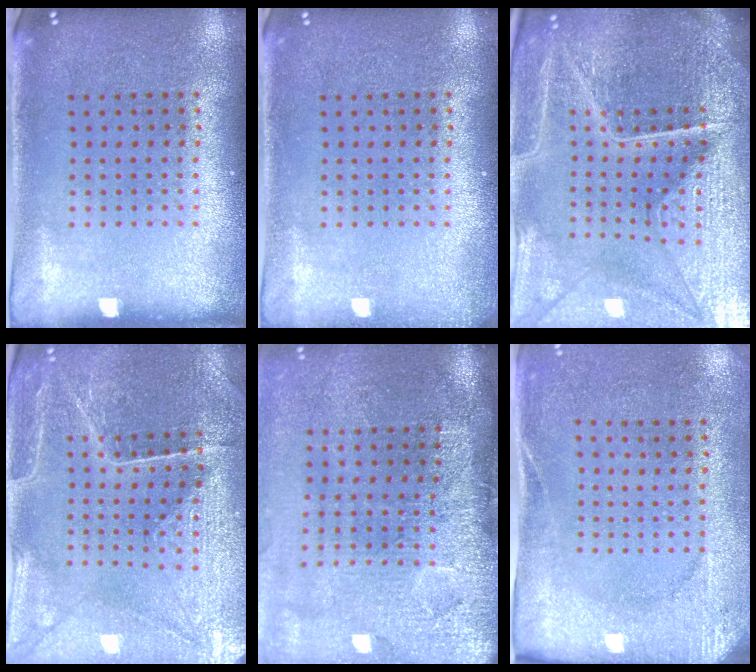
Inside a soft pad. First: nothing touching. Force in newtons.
{"total": 0.9, "press": 0.8, "slide": 0.2}
{"total": 6.3, "press": 5.6, "slide": 2.8}
{"total": 2.7, "press": 2.7, "slide": 0.2}
{"total": 4.5, "press": 3.7, "slide": 2.7}
{"total": 2.6, "press": 2.0, "slide": 1.6}